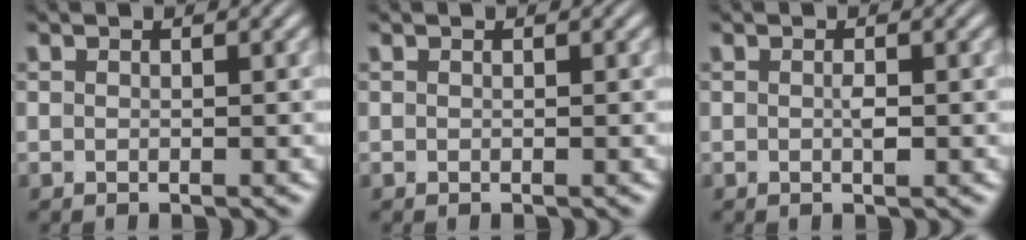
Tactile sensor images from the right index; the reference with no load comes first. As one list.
[{"total": 0.0}, {"total": 0.7, "force": [-0.1, -0.1, 0.7], "torque": [-0.010, -0.003, -0.003]}]